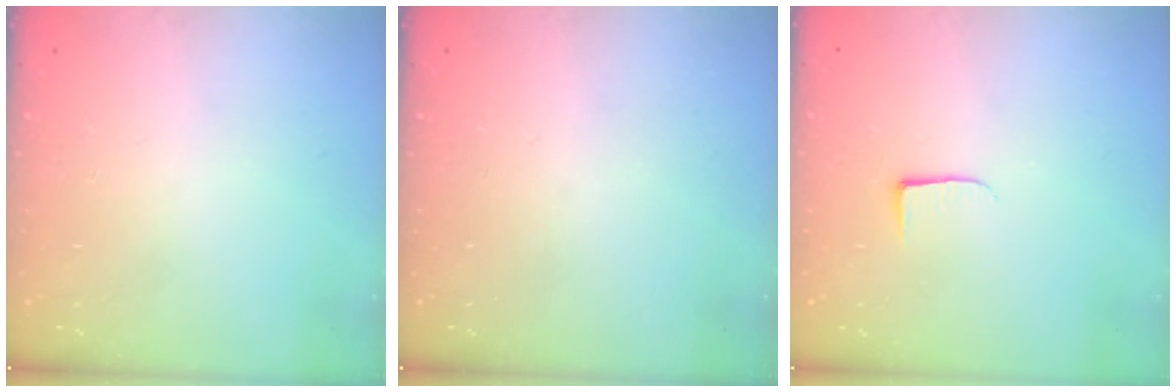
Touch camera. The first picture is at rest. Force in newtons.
{"total": 0.0}
{"total": 3.8, "press": 3.8, "slide": 0.5}